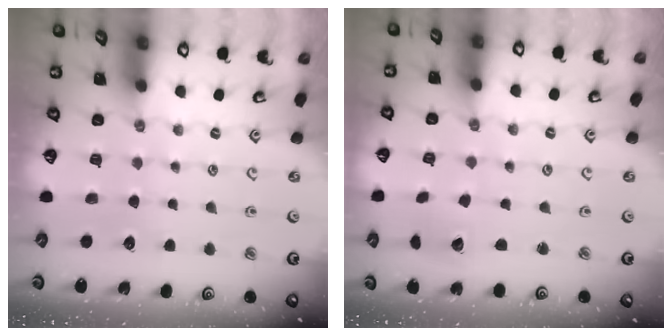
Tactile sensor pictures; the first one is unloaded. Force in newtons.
{"total": 2.9, "press": 2.9, "slide": 0.2}